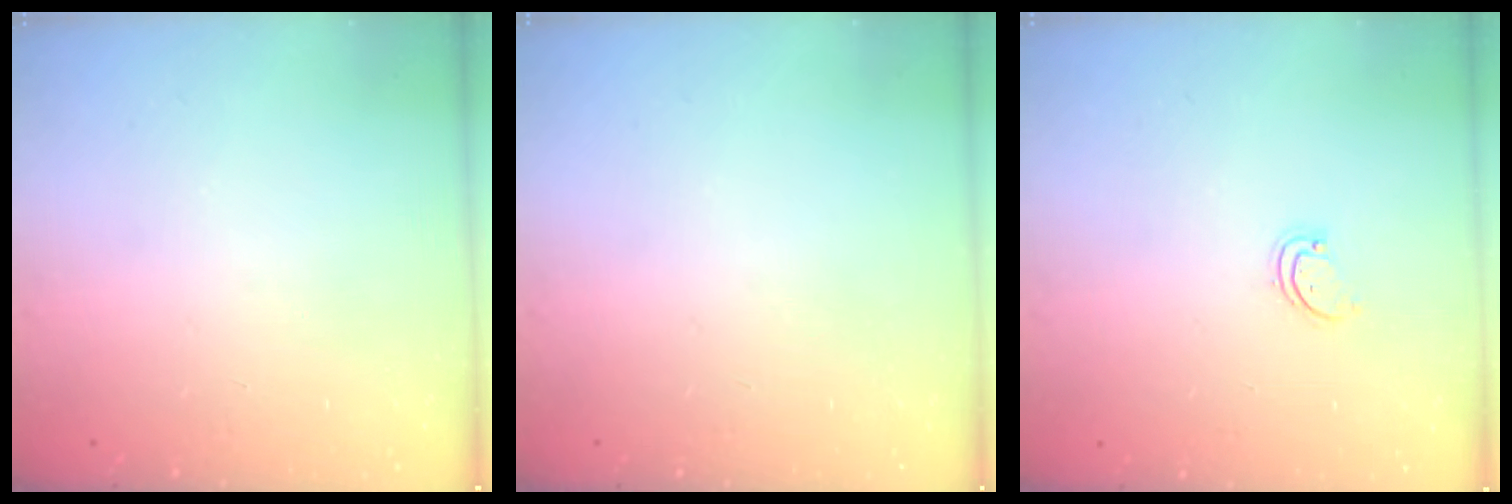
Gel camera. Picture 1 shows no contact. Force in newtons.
{"total": 0.0}
{"total": 1.7, "press": 1.7, "slide": 0.3}